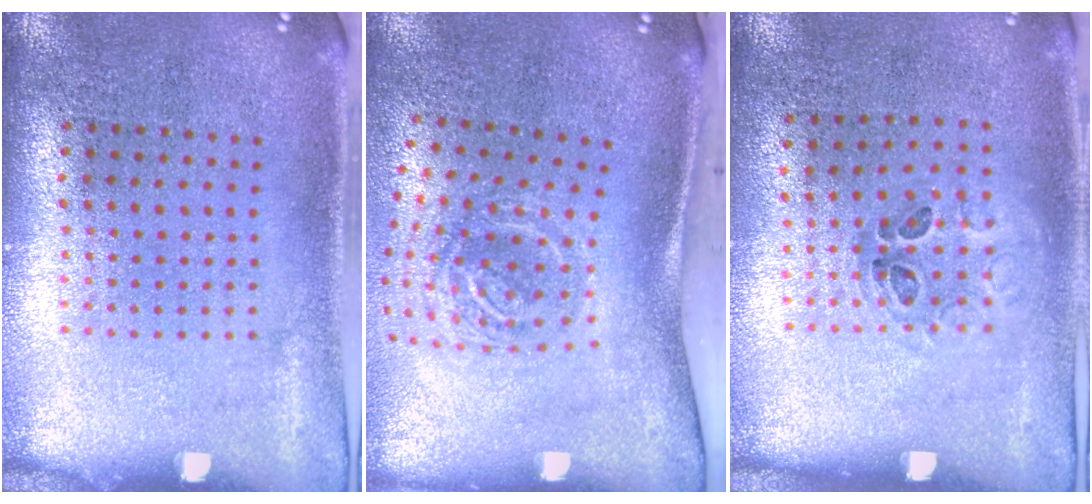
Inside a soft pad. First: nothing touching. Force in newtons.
{"total": 2.1, "press": 1.3, "slide": 1.6}
{"total": 1.0, "press": 0.7, "slide": 0.6}